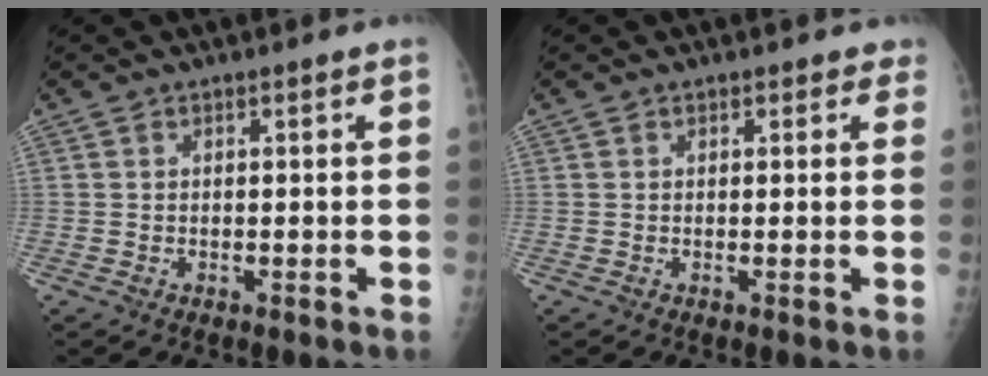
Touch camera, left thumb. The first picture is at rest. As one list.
[{"total": 1.4, "force": [1.0, 1.0, 0.3], "torque": [0.016, -0.002, 0.005]}]